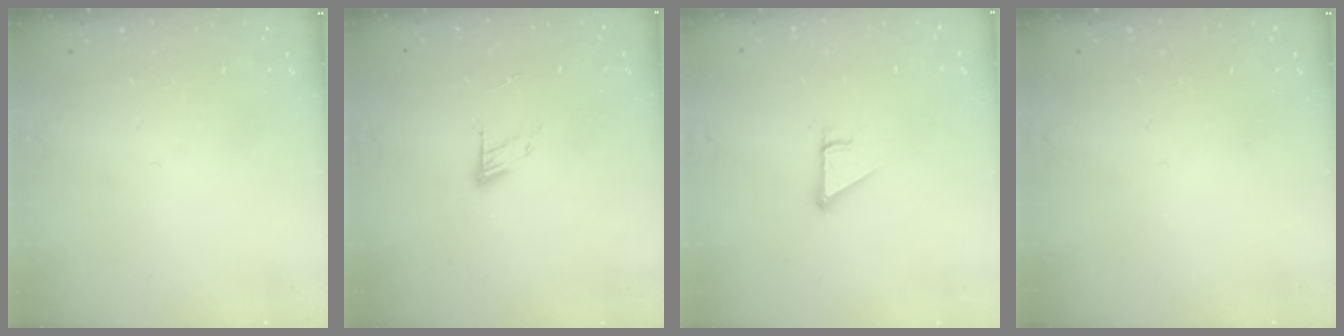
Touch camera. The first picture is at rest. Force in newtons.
{"total": 4.6, "press": 4.5, "slide": 0.5}
{"total": 2.8, "press": 2.8, "slide": 0.0}
{"total": 0.0}